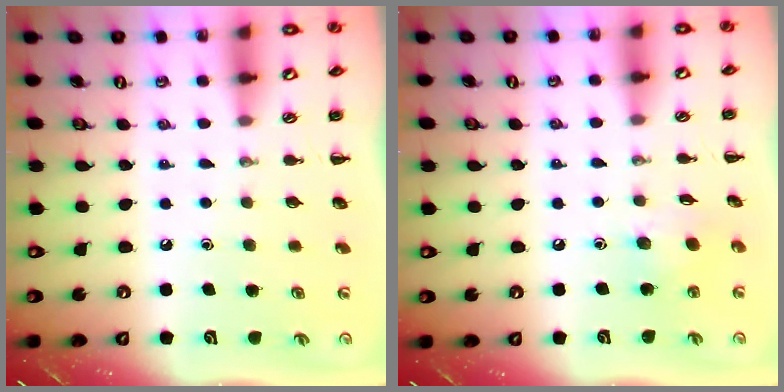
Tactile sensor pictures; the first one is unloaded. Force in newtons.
{"total": 5.0, "press": 5.0, "slide": 0.7}